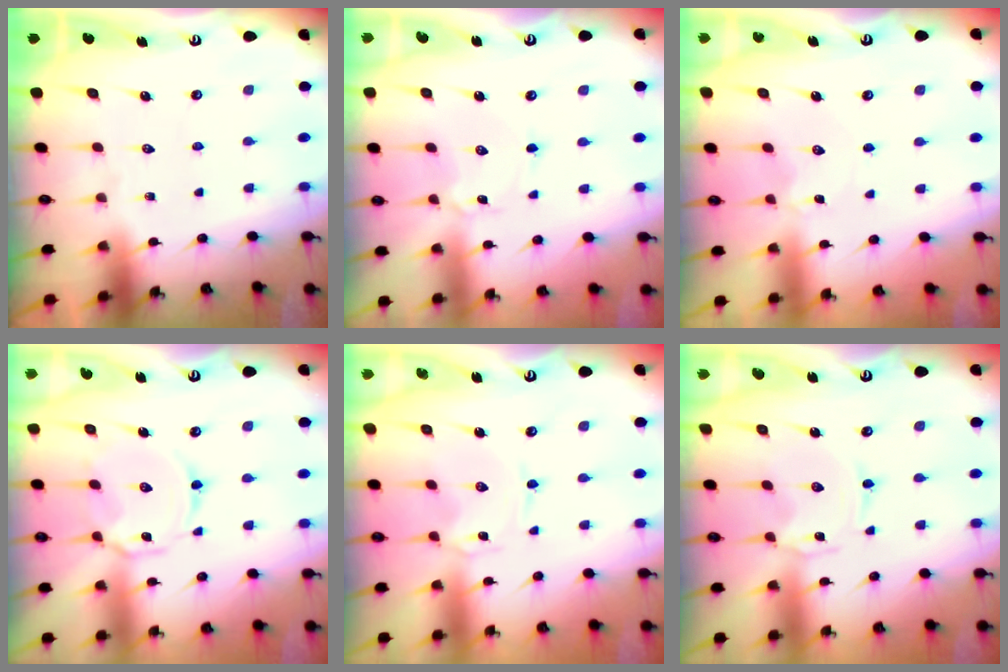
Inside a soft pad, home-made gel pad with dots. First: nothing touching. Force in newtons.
{"total": 1.9, "press": 1.9, "slide": 0.2}
{"total": 1.0, "press": 1.0, "slide": 0.1}
{"total": 5.7, "press": 5.7, "slide": 0.4}
{"total": 0.0}
{"total": 0.0}